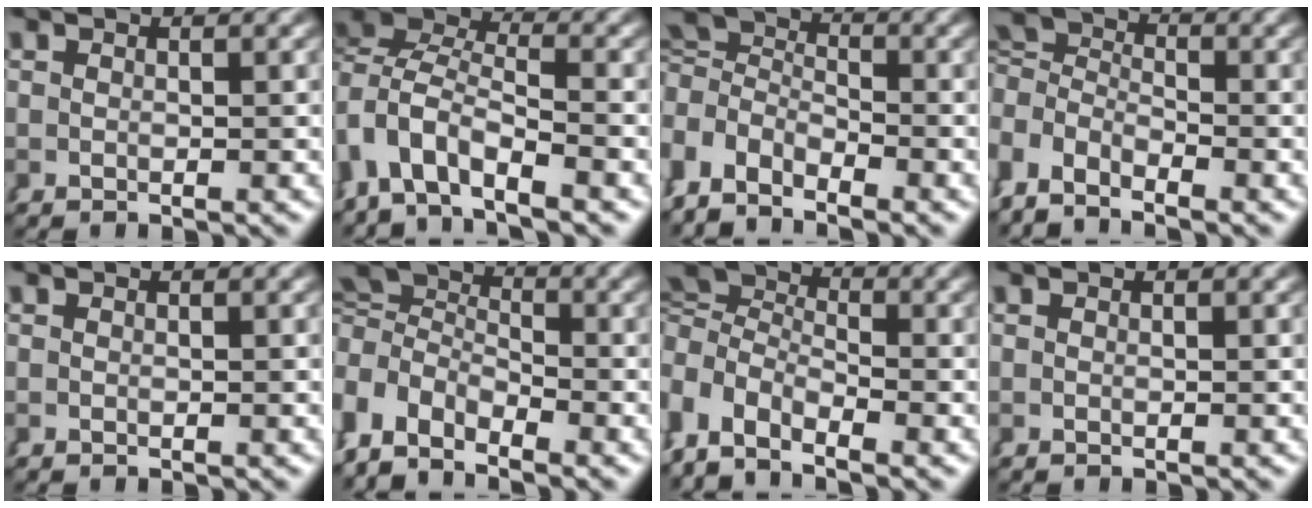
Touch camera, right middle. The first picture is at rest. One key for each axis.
{"total": 7.1, "fx": -0.8, "fy": 5.4, "fz": 4.4, "tx": -0.111, "ty": -0.015, "tz": -0.026}
{"total": 5.7, "fx": 0.6, "fy": 4.9, "fz": 2.9, "tx": -0.068, "ty": -0.011, "tz": 0.004}
{"total": 4.7, "fx": 0.4, "fy": 4.2, "fz": 2.2, "tx": -0.056, "ty": -0.010, "tz": -0.001}
{"total": 0.0}
{"total": 7.5, "fx": 0.8, "fy": 6.2, "fz": 4.1, "tx": -0.092, "ty": -0.016, "tz": 0.009}
{"total": 7.9, "fx": 0.4, "fy": 6.6, "fz": 4.2, "tx": -0.102, "ty": -0.012, "tz": -0.001}
{"total": 0.0}